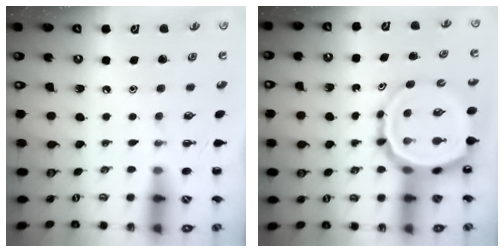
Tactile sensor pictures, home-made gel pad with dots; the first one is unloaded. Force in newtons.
{"total": 14.5, "press": 13.8, "slide": 4.4}